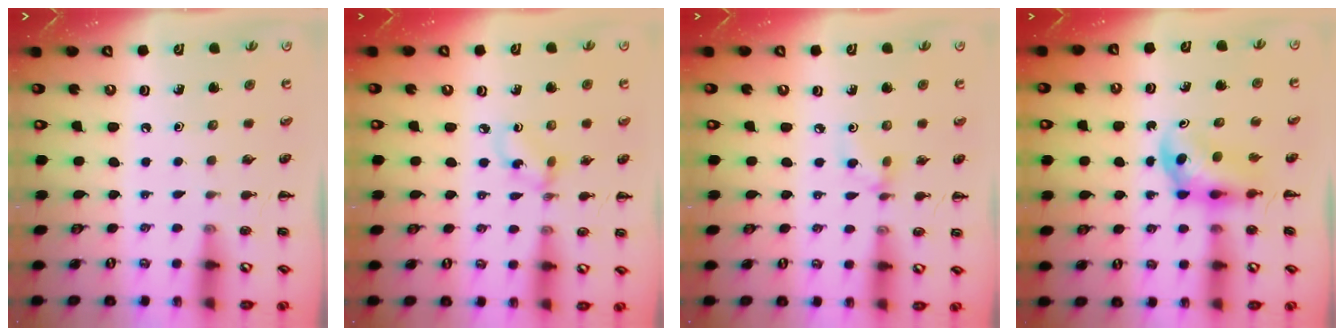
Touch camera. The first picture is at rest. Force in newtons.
{"total": 2.4, "press": 2.4, "slide": 0.6}
{"total": 3.8, "press": 3.6, "slide": 1.4}
{"total": 4.7, "press": 4.6, "slide": 0.9}